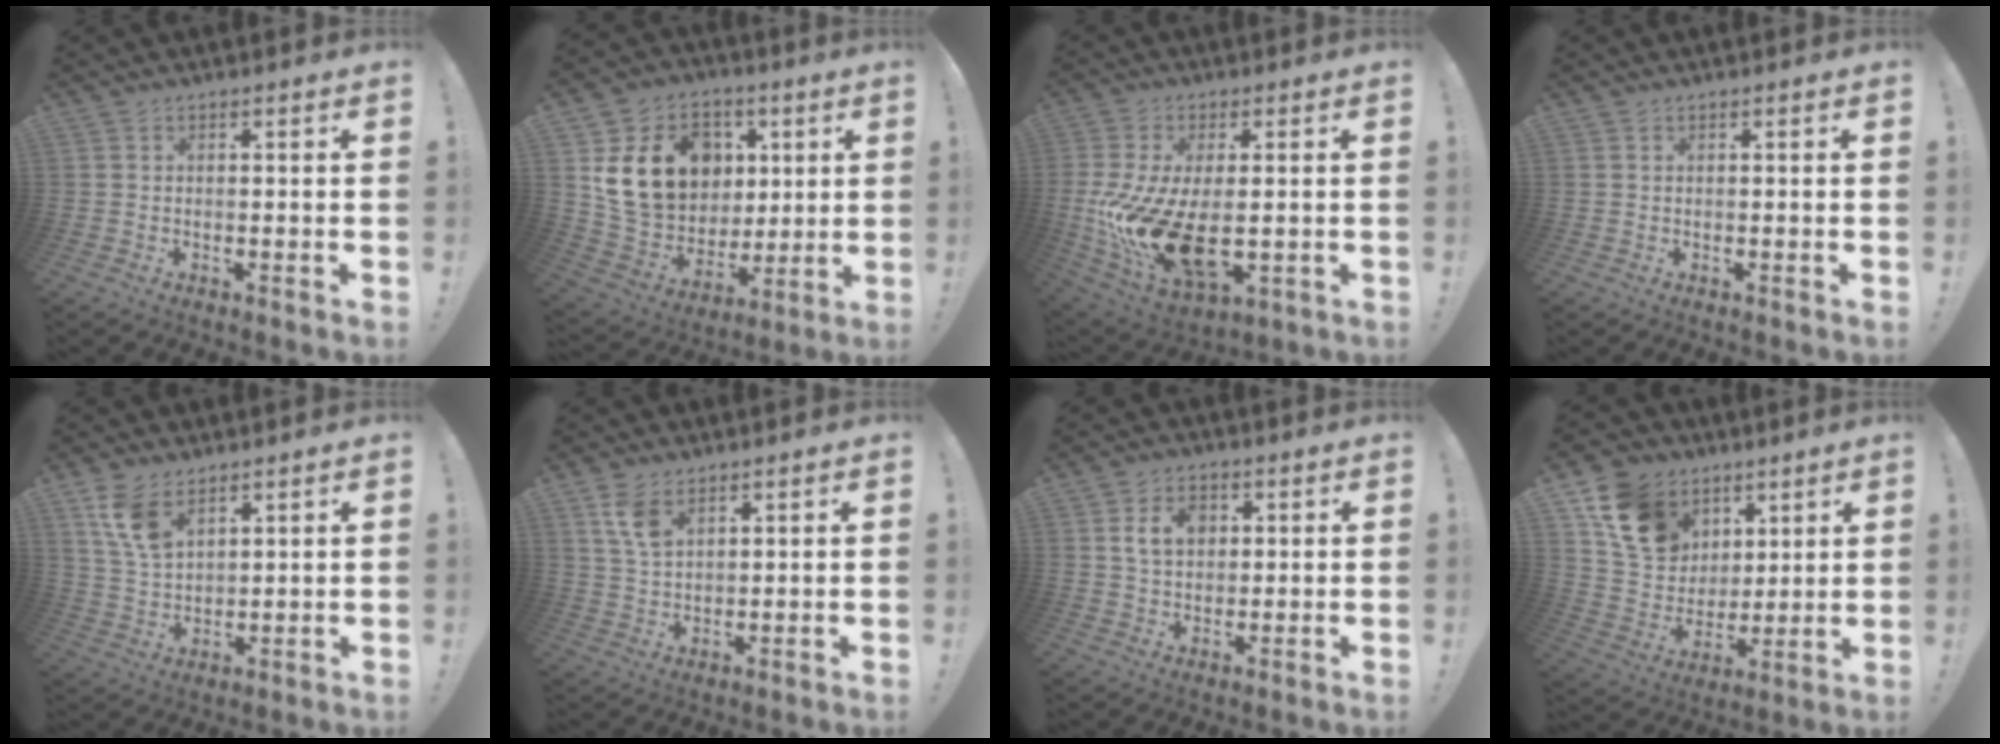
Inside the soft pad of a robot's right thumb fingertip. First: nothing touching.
{"total": 19.8, "force": [6.5, 16.1, 9.5], "torque": [-0.147, -0.011, 0.153]}
{"total": 18.7, "force": [-1.7, 9.6, 16.0], "torque": [-0.305, -0.014, -0.019]}
{"total": 0.0}
{"total": 8.8, "force": [5.4, 4.5, 5.2], "torque": [-0.091, -0.022, 0.105]}
{"total": 6.3, "force": [3.5, 3.3, 4.1], "torque": [-0.071, -0.014, 0.067]}
{"total": 7.8, "force": [2.1, 5.9, 4.6], "torque": [-0.071, 0.006, 0.040]}
{"total": 15.3, "force": [7.7, 11.9, 5.9], "torque": [-0.089, -0.037, 0.155]}